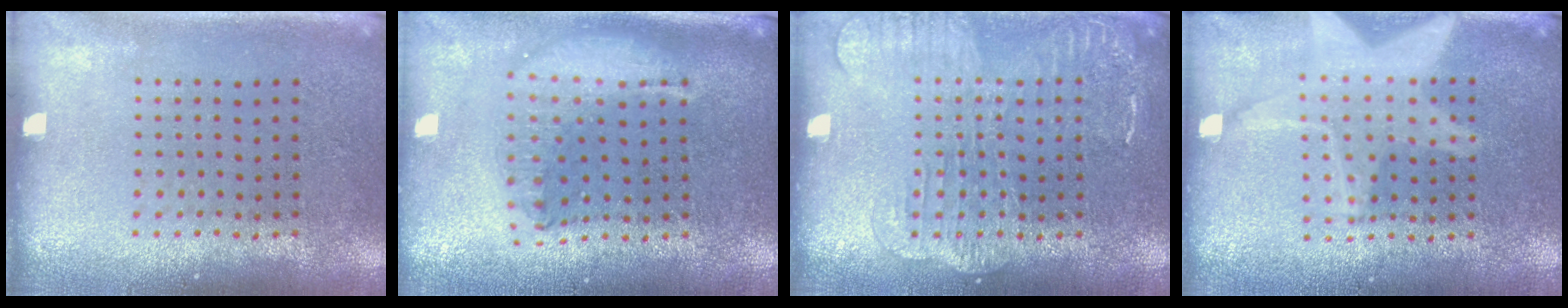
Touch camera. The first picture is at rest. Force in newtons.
{"total": 1.9, "press": 1.6, "slide": 1.1}
{"total": 2.8, "press": 2.8, "slide": 0.3}
{"total": 3.0, "press": 3.0, "slide": 0.3}